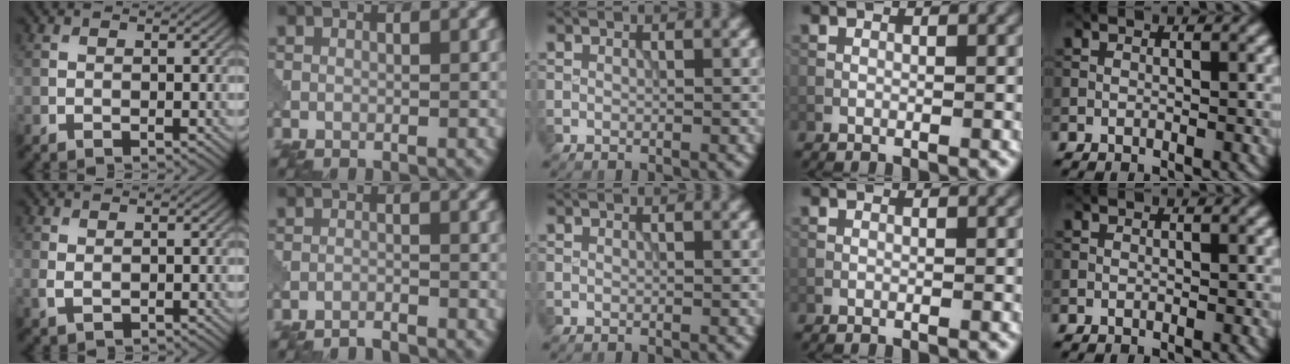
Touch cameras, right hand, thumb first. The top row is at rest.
{"thumb": {"total": 1.3, "force": [0.4, 0.9, 0.9], "torque": [-0.029, -0.002, 0.011]}, "index": {"total": 1.9, "force": [-1.9, 0.0, 0.4], "torque": [0.000, 0.003, -0.037]}}